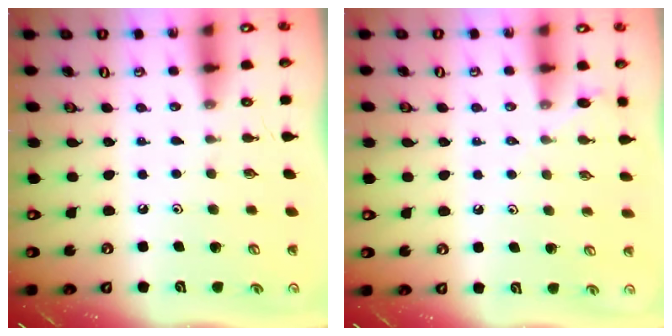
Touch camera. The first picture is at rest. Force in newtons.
{"total": 4.6, "press": 4.5, "slide": 0.8}